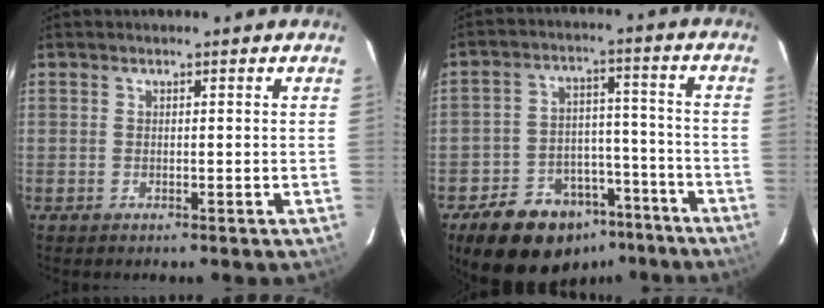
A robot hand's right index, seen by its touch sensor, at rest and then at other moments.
{"total": 16.5, "force": [-11.5, 10.0, 6.4], "torque": [-0.136, 0.039, -0.155]}